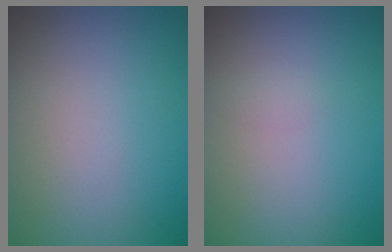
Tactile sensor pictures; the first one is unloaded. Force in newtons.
{"total": 0.5, "press": 0.5, "slide": 0.1}